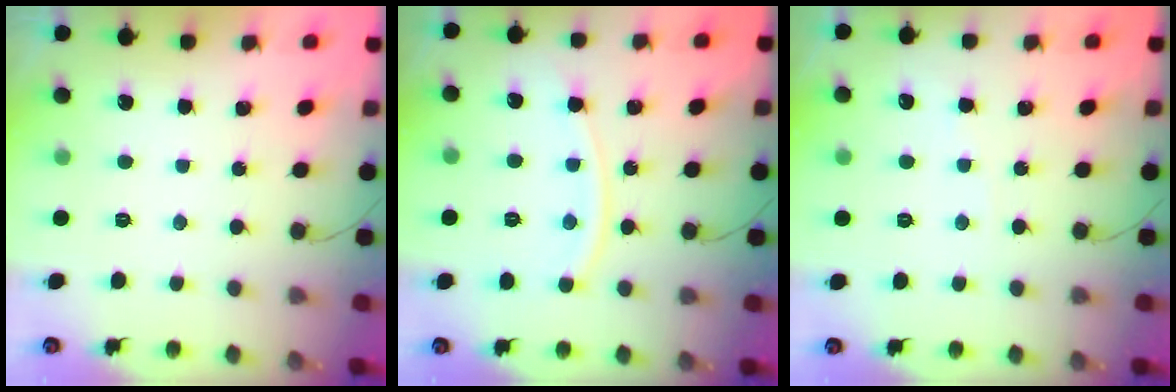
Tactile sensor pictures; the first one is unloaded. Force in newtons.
{"total": 9.7, "press": 9.6, "slide": 1.3}
{"total": 2.3, "press": 2.3, "slide": 0.4}